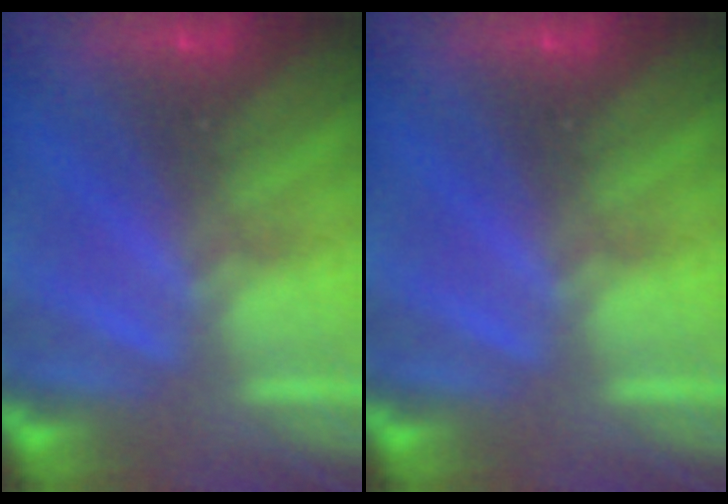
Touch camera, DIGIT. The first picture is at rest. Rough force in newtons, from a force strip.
{"total": 0.0}